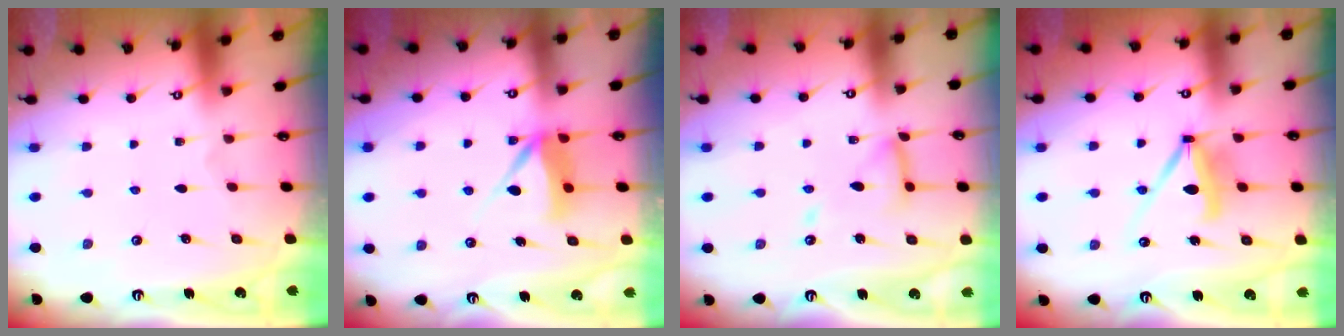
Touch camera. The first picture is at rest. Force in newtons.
{"total": 7.1, "press": 7.0, "slide": 0.8}
{"total": 11.8, "press": 11.7, "slide": 1.1}
{"total": 10.4, "press": 10.4, "slide": 0.6}